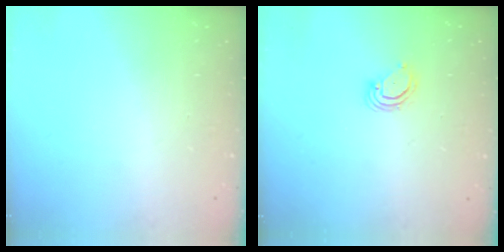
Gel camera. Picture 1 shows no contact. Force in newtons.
{"total": 3.5, "press": 3.5, "slide": 0.3}